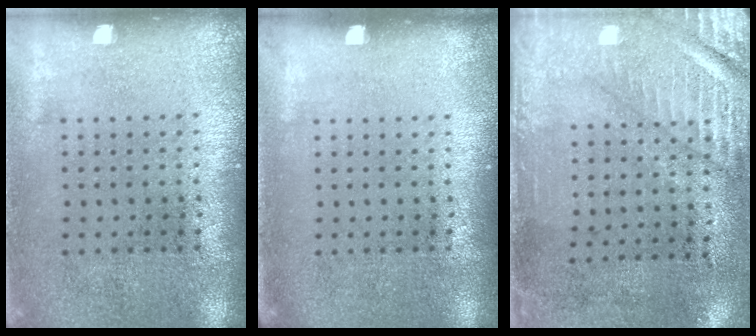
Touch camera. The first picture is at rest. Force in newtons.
{"total": 0.0}
{"total": 2.9, "press": 2.4, "slide": 1.6}